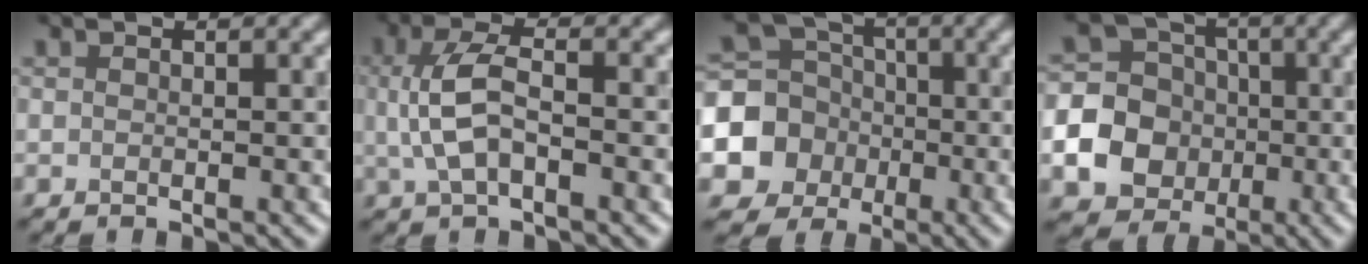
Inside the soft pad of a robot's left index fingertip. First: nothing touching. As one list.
[{"total": 4.3, "force": [-0.1, 2.1, 3.7], "torque": [-0.084, 0.003, -0.002]}, {"total": 6.6, "force": [-2.0, 6.2, 1.5], "torque": [-0.023, -0.008, -0.065]}, {"total": 15.1, "force": [-4.0, 14.3, 3.0], "torque": [-0.106, -0.032, -0.089]}]